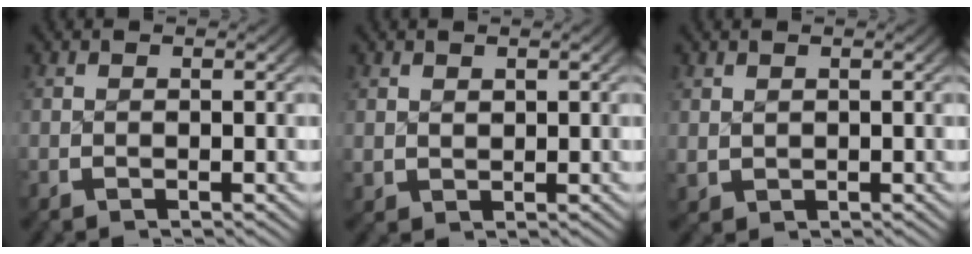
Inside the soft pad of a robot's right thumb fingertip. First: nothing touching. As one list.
[{"total": 1.3, "force": [0.9, 0.9, 0.3], "torque": [-0.003, -0.003, 0.028]}, {"total": 1.5, "force": [0.5, 1.3, 0.5], "torque": [-0.014, -0.009, 0.023]}]